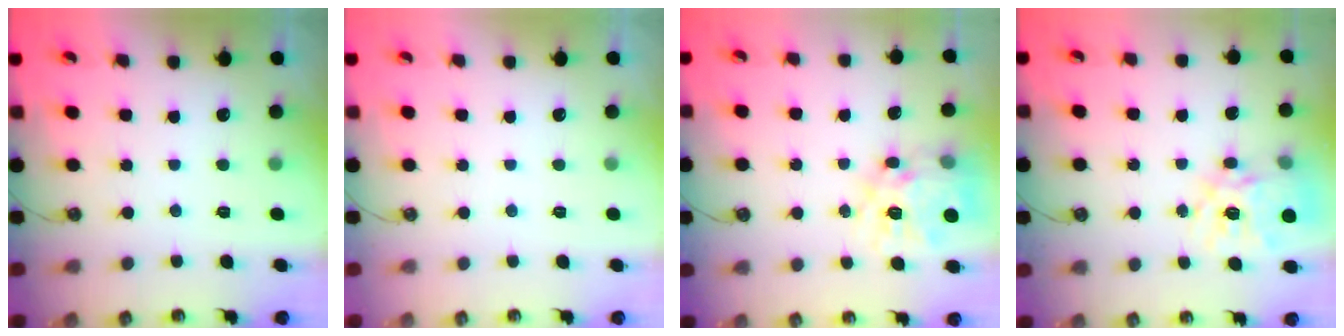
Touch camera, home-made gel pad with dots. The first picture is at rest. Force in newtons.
{"total": 0.0}
{"total": 16.2, "press": 16.1, "slide": 1.4}
{"total": 16.9, "press": 16.9, "slide": 1.5}